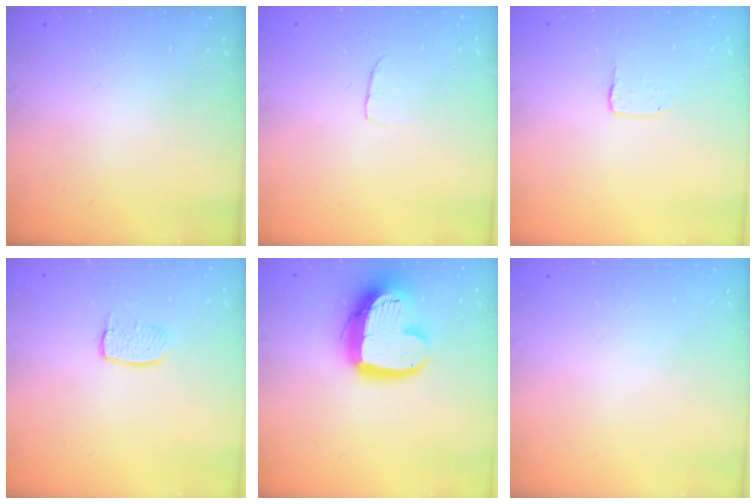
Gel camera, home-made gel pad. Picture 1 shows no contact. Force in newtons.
{"total": 2.7, "press": 2.7, "slide": 0.2}
{"total": 2.0, "press": 2.0, "slide": 0.1}
{"total": 5.8, "press": 5.8, "slide": 0.4}
{"total": 16.8, "press": 16.7, "slide": 1.5}
{"total": 0.0}